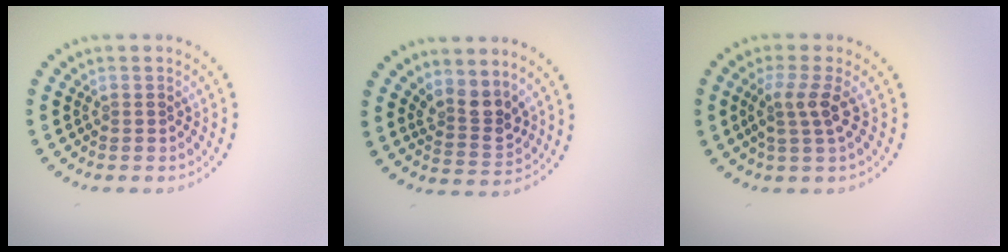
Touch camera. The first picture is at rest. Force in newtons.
{"total": 2.8, "press": 2.1, "slide": 1.8}
{"total": 2.5, "press": 1.9, "slide": 1.6}